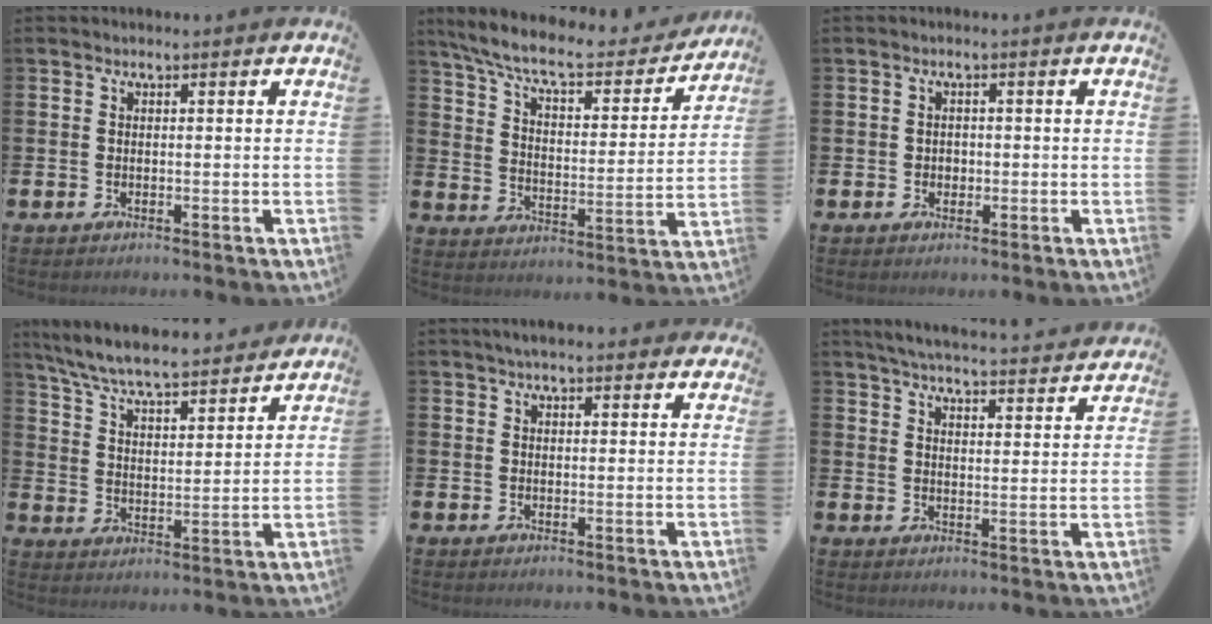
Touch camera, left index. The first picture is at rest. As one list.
[{"total": 9.0, "force": [8.0, 1.8, 3.8], "torque": [-0.103, -0.054, 0.133]}, {"total": 1.2, "force": [0.0, 1.1, 0.4], "torque": [0.002, 0.004, -0.005]}, {"total": 7.6, "force": [7.2, 0.6, 2.3], "torque": [-0.078, -0.052, 0.125]}, {"total": 3.0, "force": [2.7, 0.6, 1.2], "torque": [-0.024, -0.005, 0.049]}, {"total": 5.6, "force": [5.5, 0.3, 1.2], "torque": [-0.039, -0.043, 0.094]}]